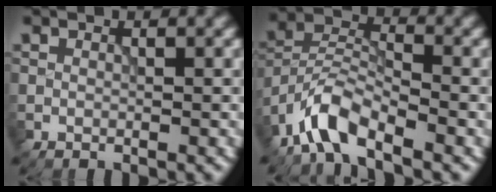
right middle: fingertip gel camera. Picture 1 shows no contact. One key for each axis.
{"total": 5.1, "fx": -3.9, "fy": 1.5, "fz": 2.9, "tx": -0.051, "ty": 0.006, "tz": -0.085}